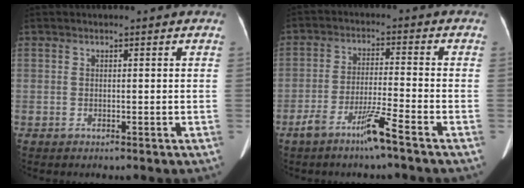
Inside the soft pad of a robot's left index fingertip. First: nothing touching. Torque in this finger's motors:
{"motor_torque": [0.67, 0.61, 0.41, 0.10]}